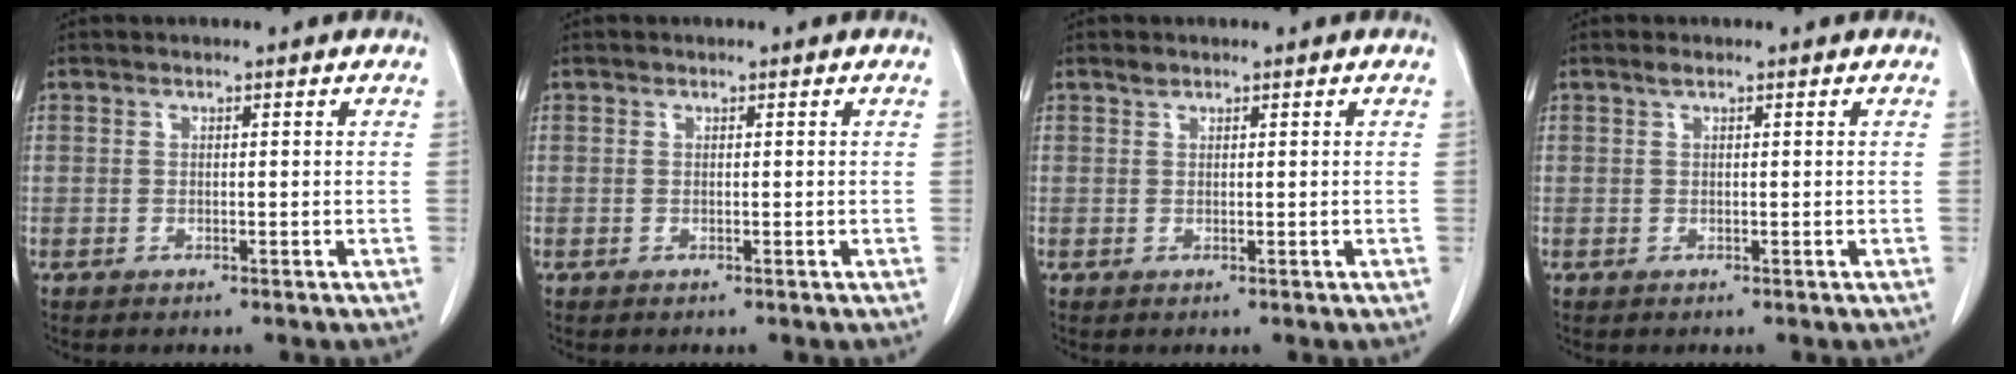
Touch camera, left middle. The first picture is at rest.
{"total": 0.0}
{"total": 0.7, "force": [0.6, 0.3, 0.1], "torque": [-0.007, 0.000, 0.011]}
{"total": 0.7, "force": [0.5, 0.1, 0.5], "torque": [-0.014, 0.004, 0.009]}